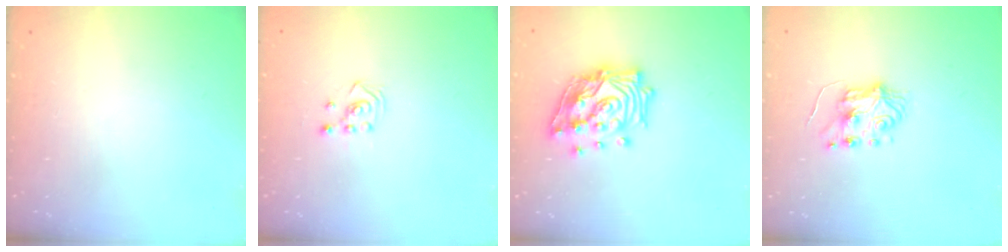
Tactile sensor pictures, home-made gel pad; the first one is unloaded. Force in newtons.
{"total": 2.5, "press": 2.4, "slide": 0.8}
{"total": 18.9, "press": 18.7, "slide": 2.6}
{"total": 5.2, "press": 5.1, "slide": 0.7}